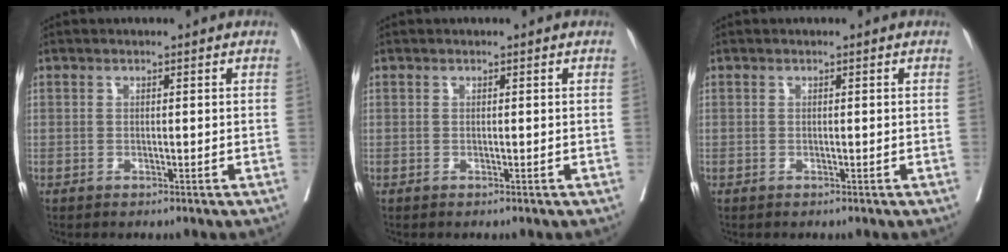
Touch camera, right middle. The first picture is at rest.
{"total": 0.0}
{"total": 0.0}